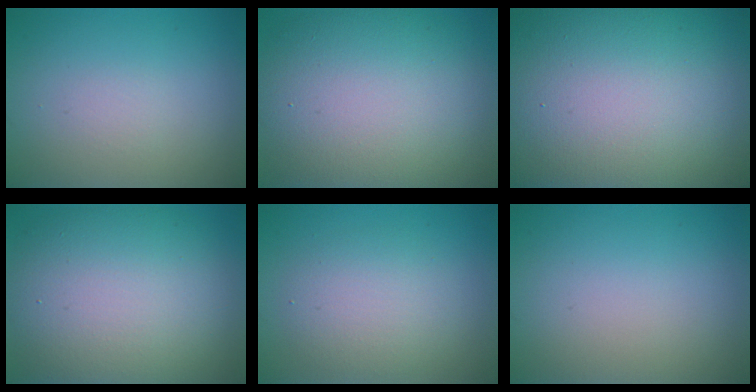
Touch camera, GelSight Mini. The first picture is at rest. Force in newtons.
{"total": 13.4, "press": 13.4, "slide": 1.2}
{"total": 27.3, "press": 27.3, "slide": 1.3}
{"total": 11.8, "press": 11.8, "slide": 0.5}
{"total": 3.5, "press": 3.5, "slide": 0.1}
{"total": 0.0}